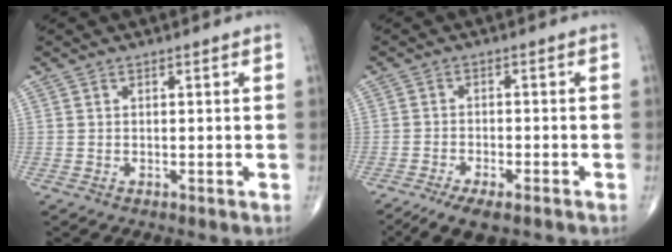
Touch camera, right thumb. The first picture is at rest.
{"total": 7.2, "force": [-5.1, 2.5, 4.3], "torque": [-0.074, 0.004, -0.087]}